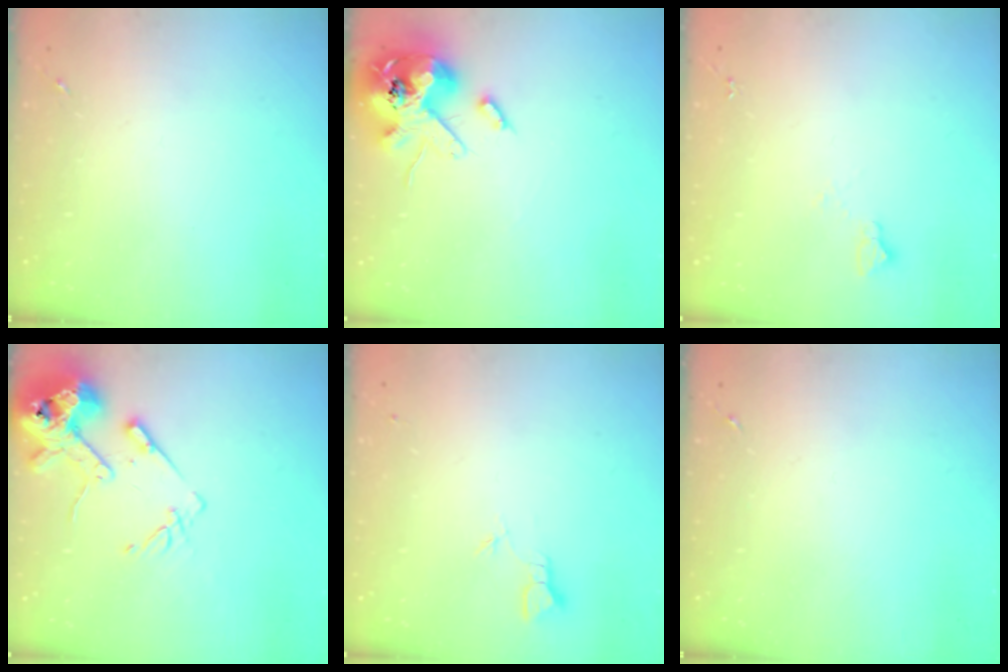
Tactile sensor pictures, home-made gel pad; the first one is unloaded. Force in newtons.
{"total": 15.3, "press": 15.1, "slide": 2.5}
{"total": 3.1, "press": 3.0, "slide": 0.3}
{"total": 15.2, "press": 14.9, "slide": 2.8}
{"total": 1.8, "press": 1.8, "slide": 0.0}
{"total": 0.0}